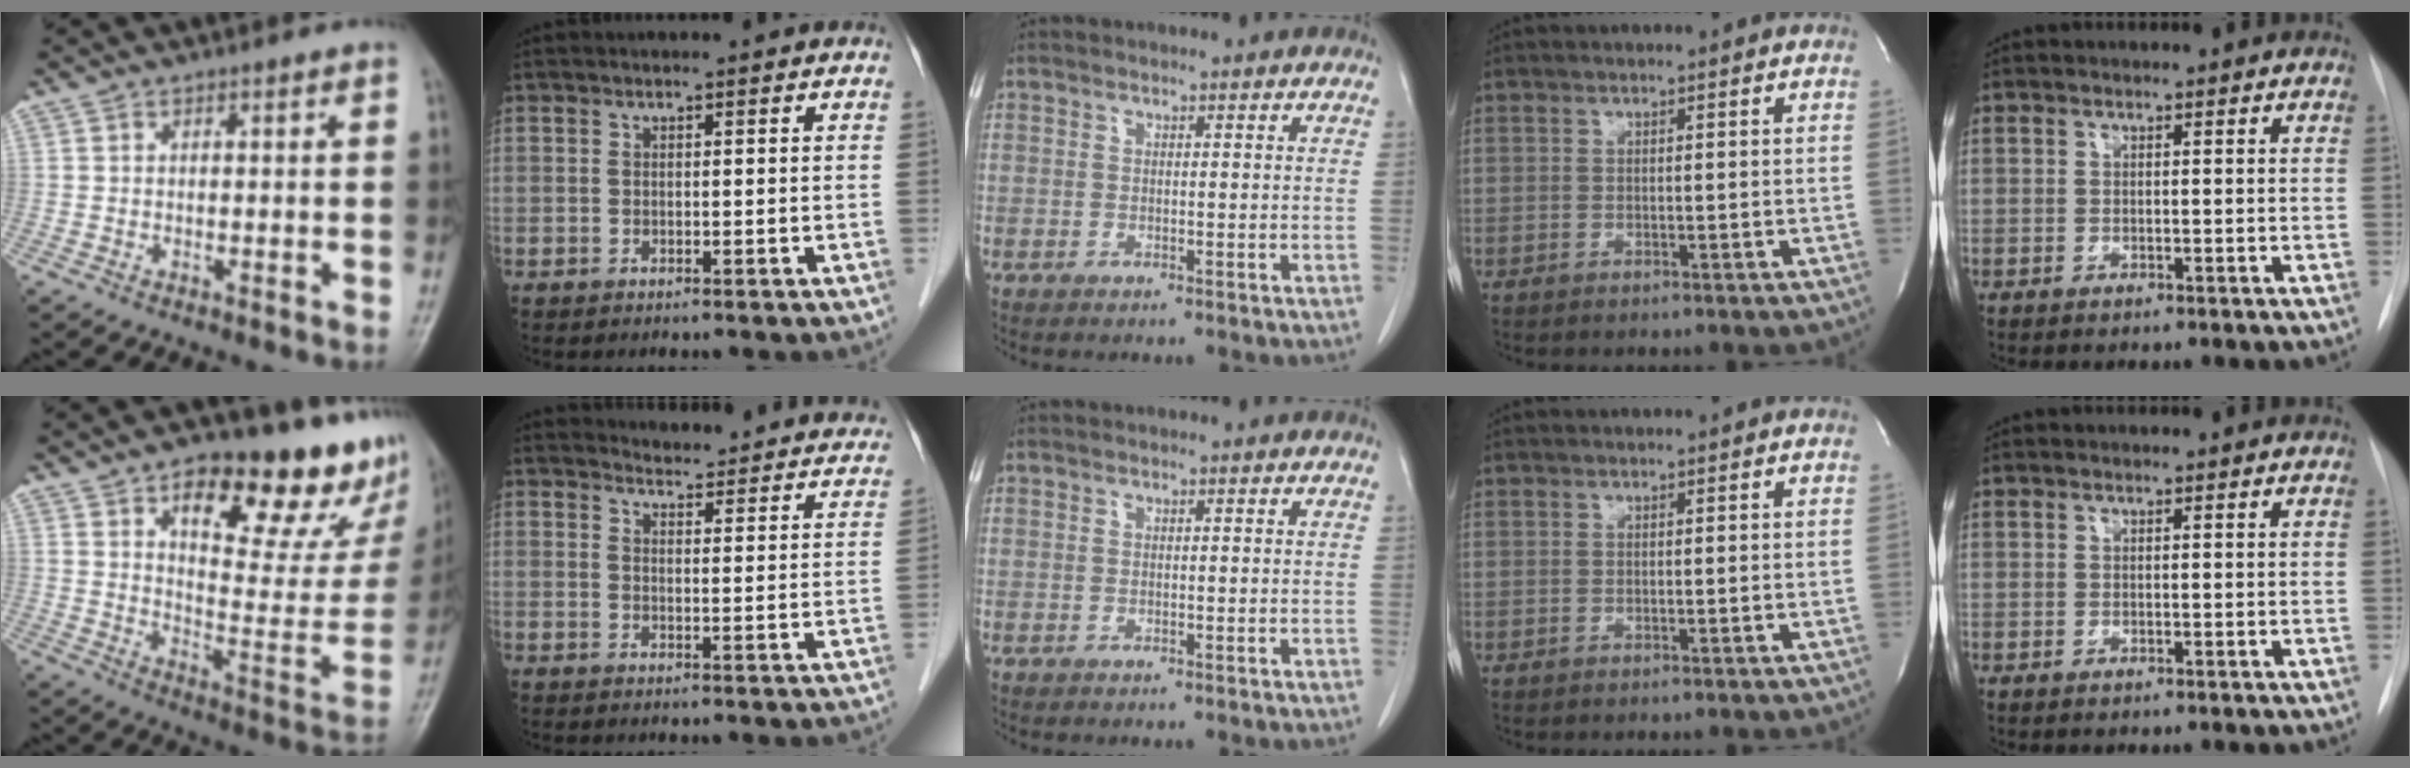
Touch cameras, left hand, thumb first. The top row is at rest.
{"thumb": {"total": 25.9, "force": [14.6, 10.5, 18.7], "torque": [-0.195, -0.058, 0.208]}, "index": {"total": 16.4, "force": [16.1, 2.2, 2.1], "torque": [-0.005, -0.052, 0.166]}}